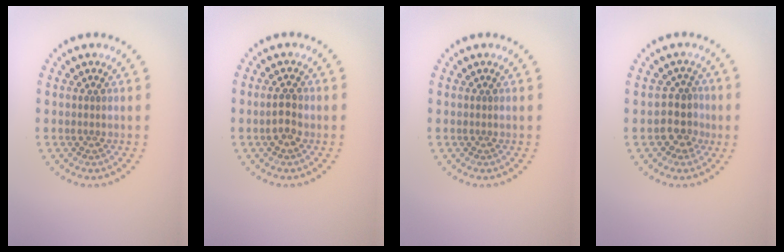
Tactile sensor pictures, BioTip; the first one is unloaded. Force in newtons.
{"total": 1.9, "press": 1.9, "slide": 0.2}
{"total": 0.0}
{"total": 2.6, "press": 2.2, "slide": 1.4}